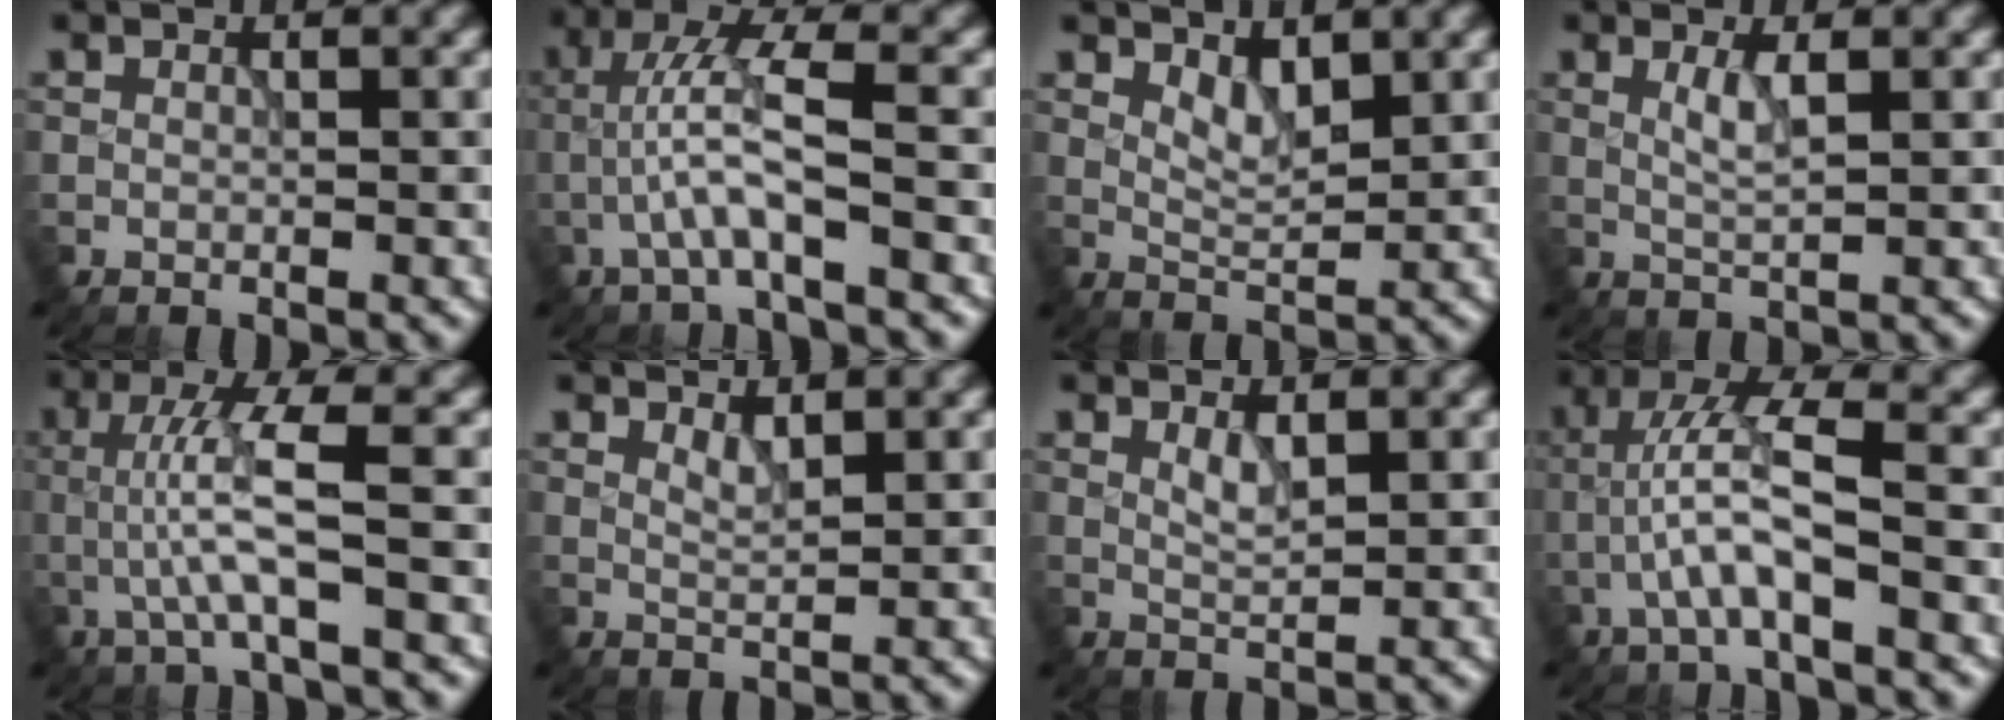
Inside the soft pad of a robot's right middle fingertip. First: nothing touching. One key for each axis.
{"total": 4.9, "fx": -1.3, "fy": 0.8, "fz": 4.6, "tx": -0.089, "ty": 0.020, "tz": -0.030}
{"total": 2.4, "fx": 1.5, "fy": 1.0, "fz": 1.6, "tx": -0.027, "ty": -0.007, "tz": 0.030}
{"total": 2.0, "fx": 0.7, "fy": 0.3, "fz": 1.8, "tx": -0.038, "ty": 0.001, "tz": 0.014}
{"total": 4.9, "fx": -0.6, "fy": 0.6, "fz": 4.8, "tx": -0.097, "ty": 0.012, "tz": -0.013}
{"total": 1.3, "fx": 1.0, "fy": 0.3, "fz": 0.8, "tx": -0.016, "ty": -0.002, "tz": 0.020}
{"total": 1.5, "fx": 0.9, "fy": 0.4, "fz": 1.2, "tx": -0.027, "ty": -0.003, "tz": 0.018}
{"total": 5.3, "fx": -1.7, "fy": 1.2, "fz": 4.9, "tx": -0.097, "ty": 0.020, "tz": -0.036}